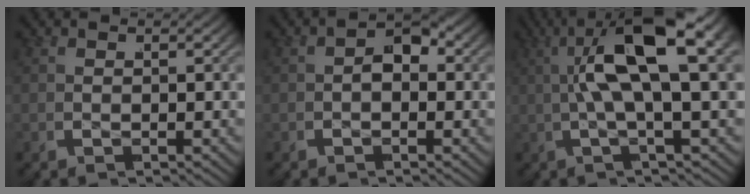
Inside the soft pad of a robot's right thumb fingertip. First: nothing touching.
{"total": 3.2, "force": [-0.4, 1.8, 2.6], "torque": [-0.044, 0.004, -0.013]}
{"total": 11.8, "force": [2.6, 3.5, 11.0], "torque": [-0.185, 0.033, 0.026]}